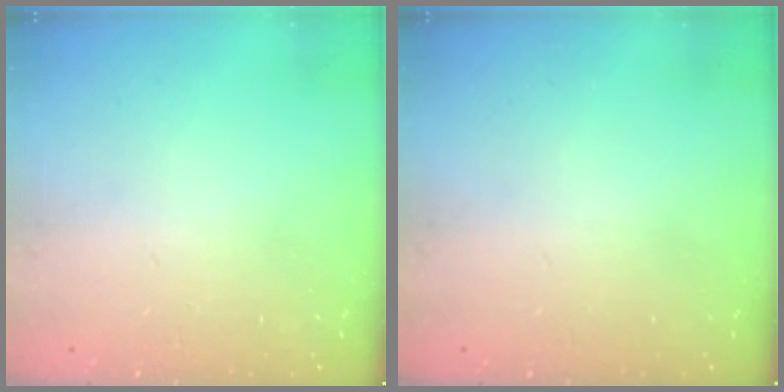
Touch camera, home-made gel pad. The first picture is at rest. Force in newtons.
{"total": 0.0}